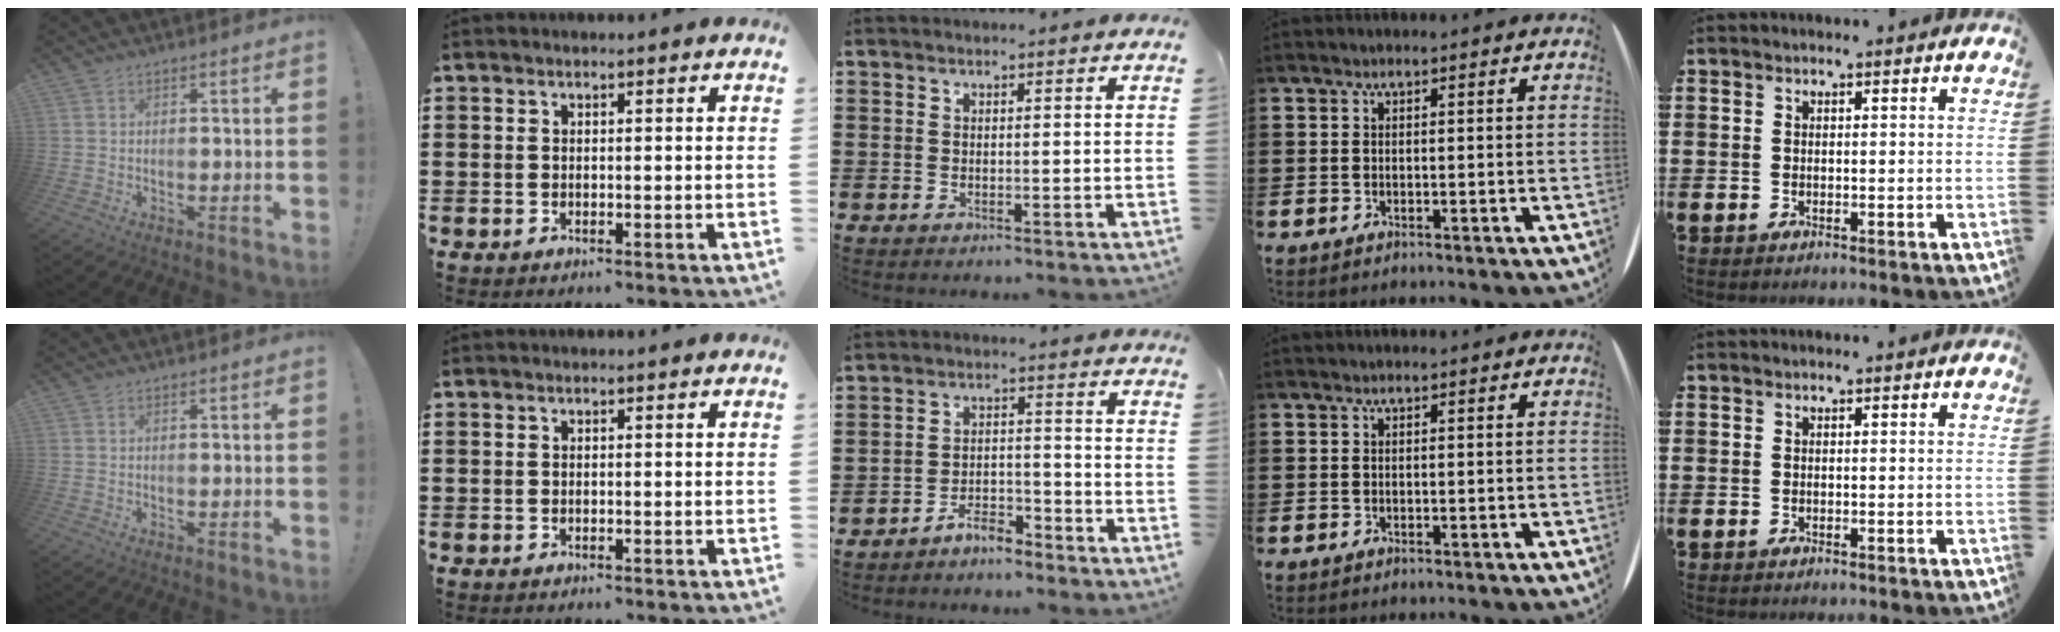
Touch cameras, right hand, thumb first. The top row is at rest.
{"middle": {"total": 4.2, "force": [-4.0, 0.7, 0.7], "torque": [-0.015, 0.008, -0.082]}}